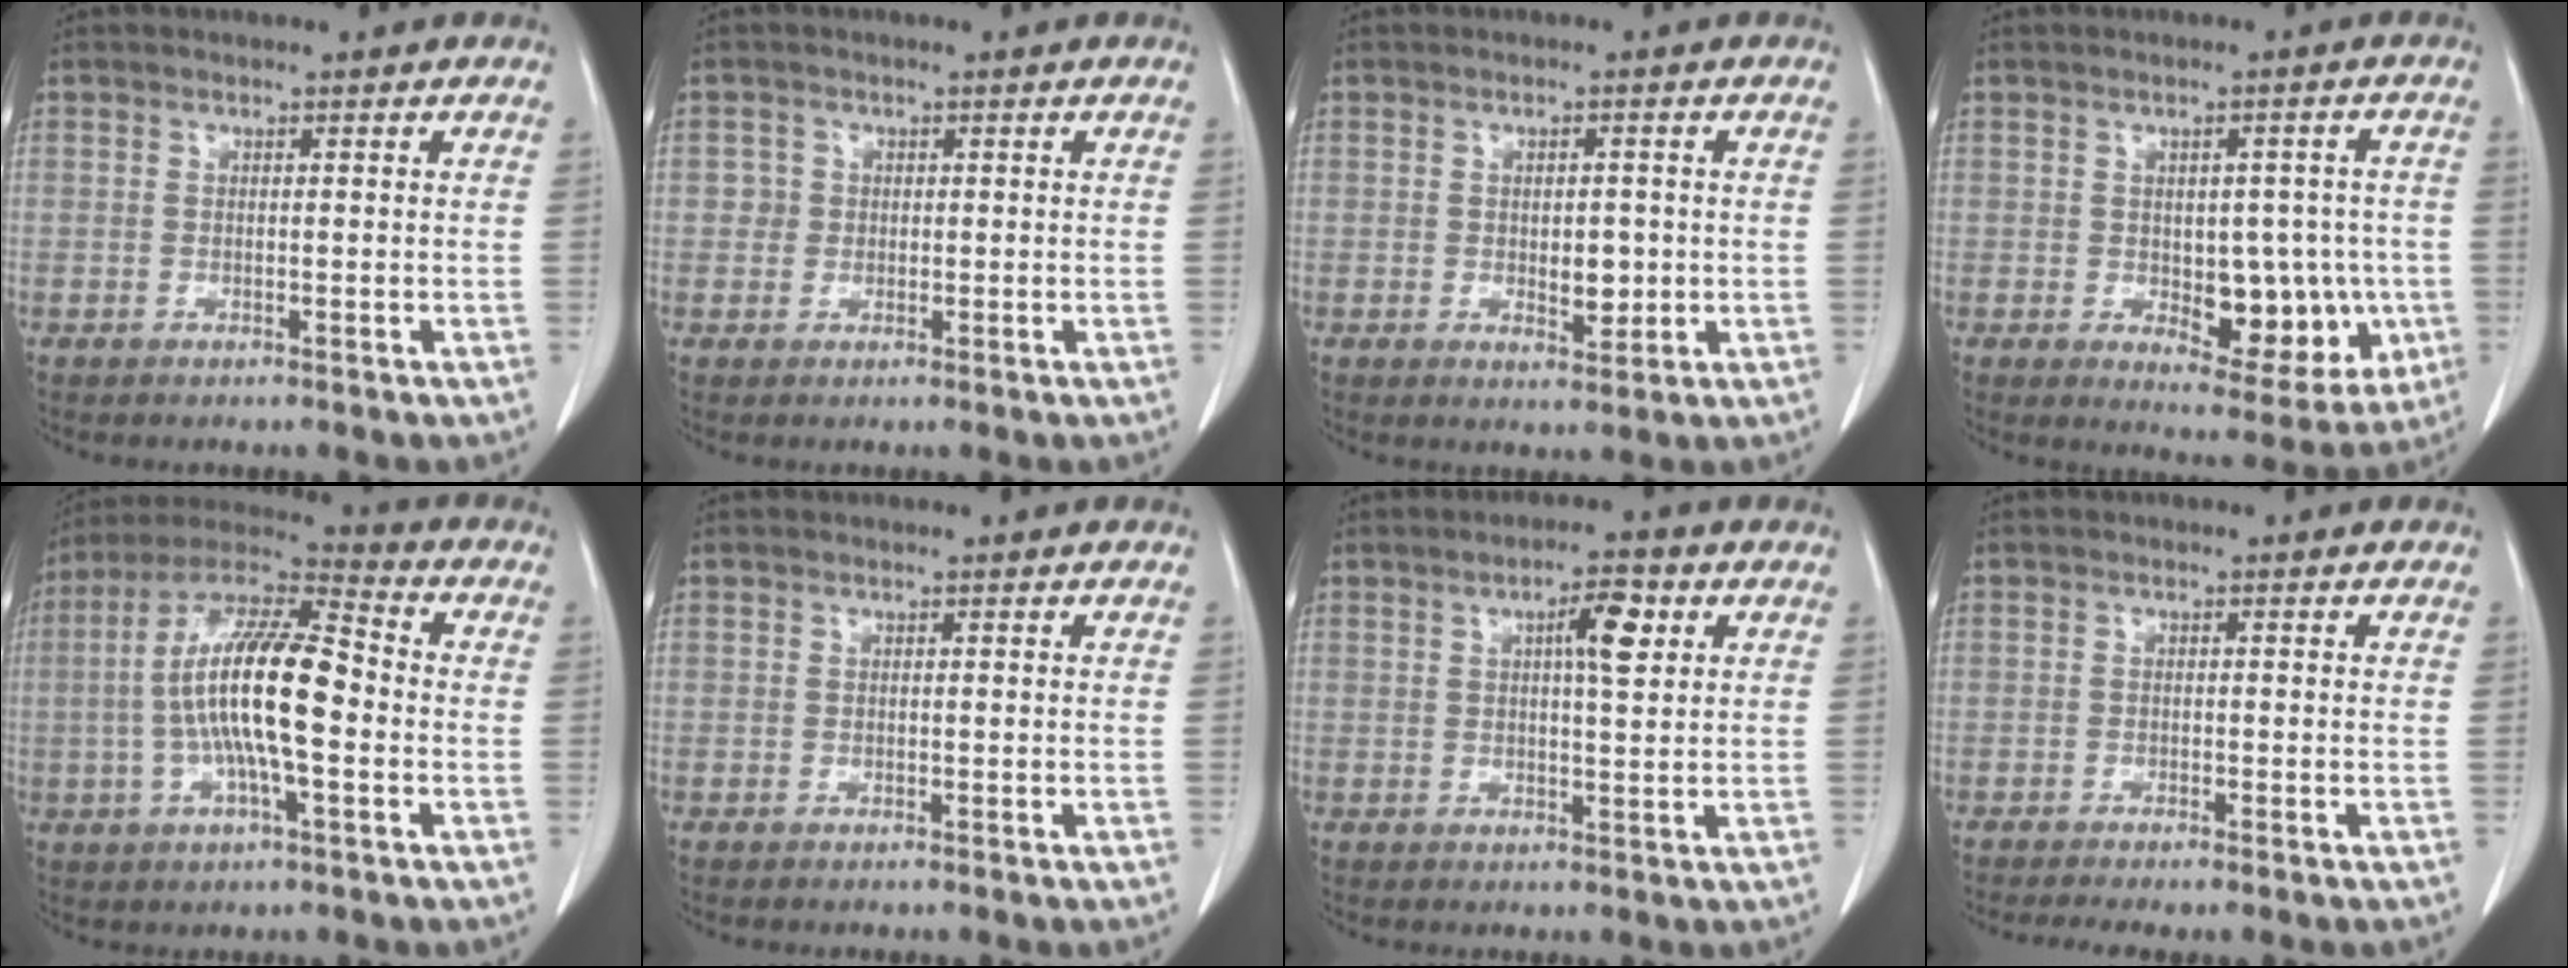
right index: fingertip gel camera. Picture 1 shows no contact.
{"total": 1.7, "force": [0.1, 1.7, 0.1], "torque": [0.007, 0.005, -0.001]}
{"total": 3.8, "force": [-0.4, 1.8, 3.3], "torque": [-0.048, -0.003, 0.002]}
{"total": 10.7, "force": [-1.6, 5.6, 8.9], "torque": [-0.092, 0.010, -0.002]}
{"total": 15.9, "force": [-1.4, 3.3, 15.5], "torque": [-0.297, 0.014, -0.031]}
{"total": 0.0}
{"total": 5.2, "force": [1.9, 0.9, 4.8], "torque": [-0.079, 0.004, 0.028]}
{"total": 3.2, "force": [-2.5, 0.2, 2.0], "torque": [-0.032, -0.007, -0.040]}